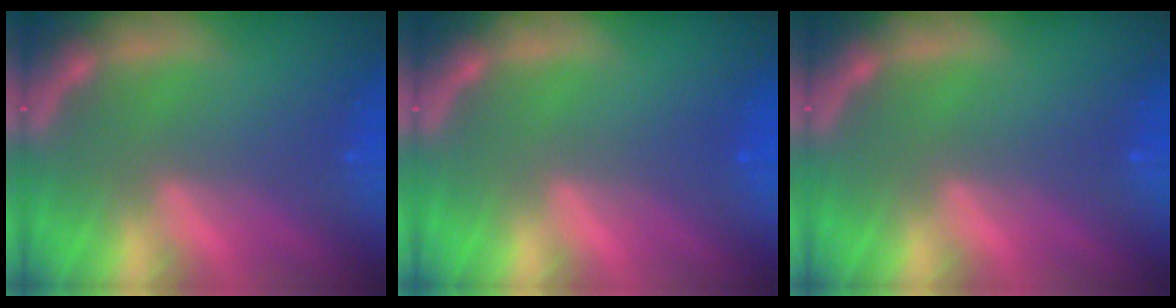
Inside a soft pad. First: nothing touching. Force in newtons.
{"total": 1.0}
{"total": 0.0}